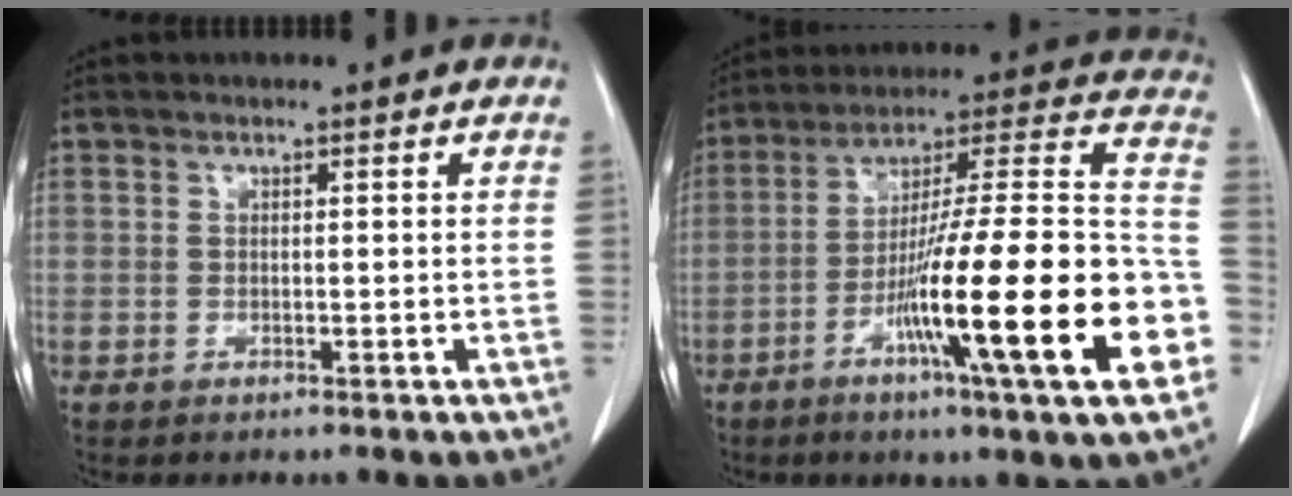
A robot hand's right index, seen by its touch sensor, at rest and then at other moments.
{"total": 27.0, "force": [-9.0, 1.0, 25.5], "torque": [-0.332, -0.012, -0.150]}